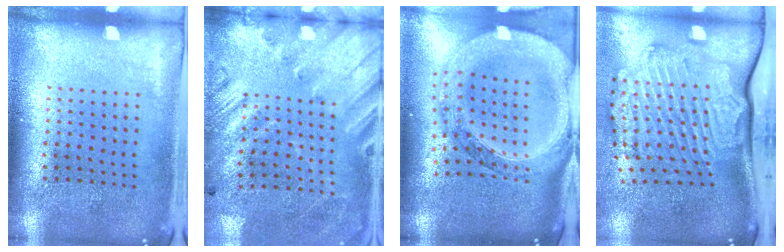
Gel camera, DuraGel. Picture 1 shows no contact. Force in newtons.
{"total": 2.6, "press": 1.8, "slide": 1.8}
{"total": 3.6, "press": 2.9, "slide": 2.1}
{"total": 3.6, "press": 2.4, "slide": 2.6}